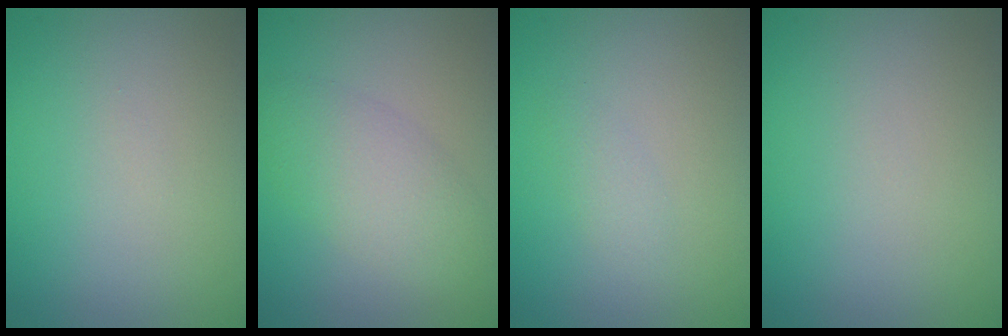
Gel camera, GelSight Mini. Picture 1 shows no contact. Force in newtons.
{"total": 4.1, "press": 4.1, "slide": 0.3}
{"total": 1.1, "press": 1.1, "slide": 0.0}
{"total": 0.0}